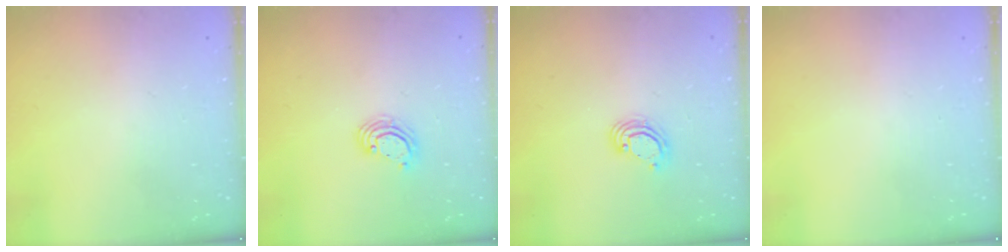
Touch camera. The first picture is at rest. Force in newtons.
{"total": 3.6, "press": 3.6, "slide": 0.2}
{"total": 4.8, "press": 4.8, "slide": 0.3}
{"total": 0.0}